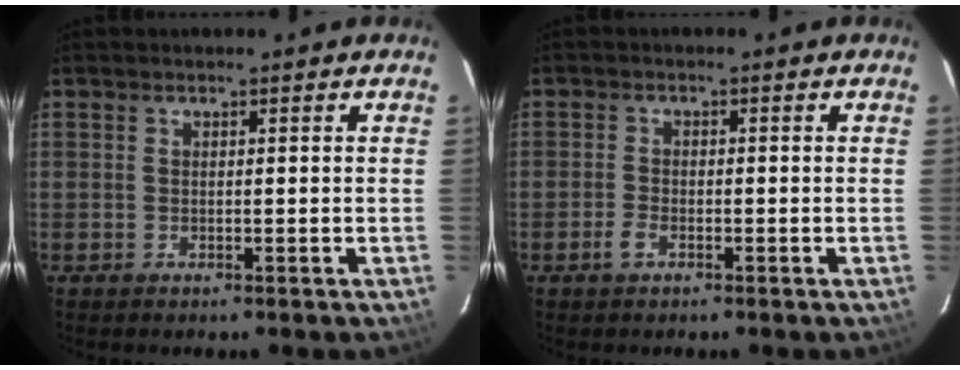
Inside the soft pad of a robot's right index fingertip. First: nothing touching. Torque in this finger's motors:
{"motor_torque": [0.13, -0.03, 0.16, 0.03]}